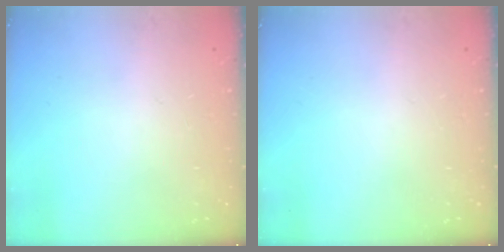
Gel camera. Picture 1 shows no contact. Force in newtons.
{"total": 0.0}